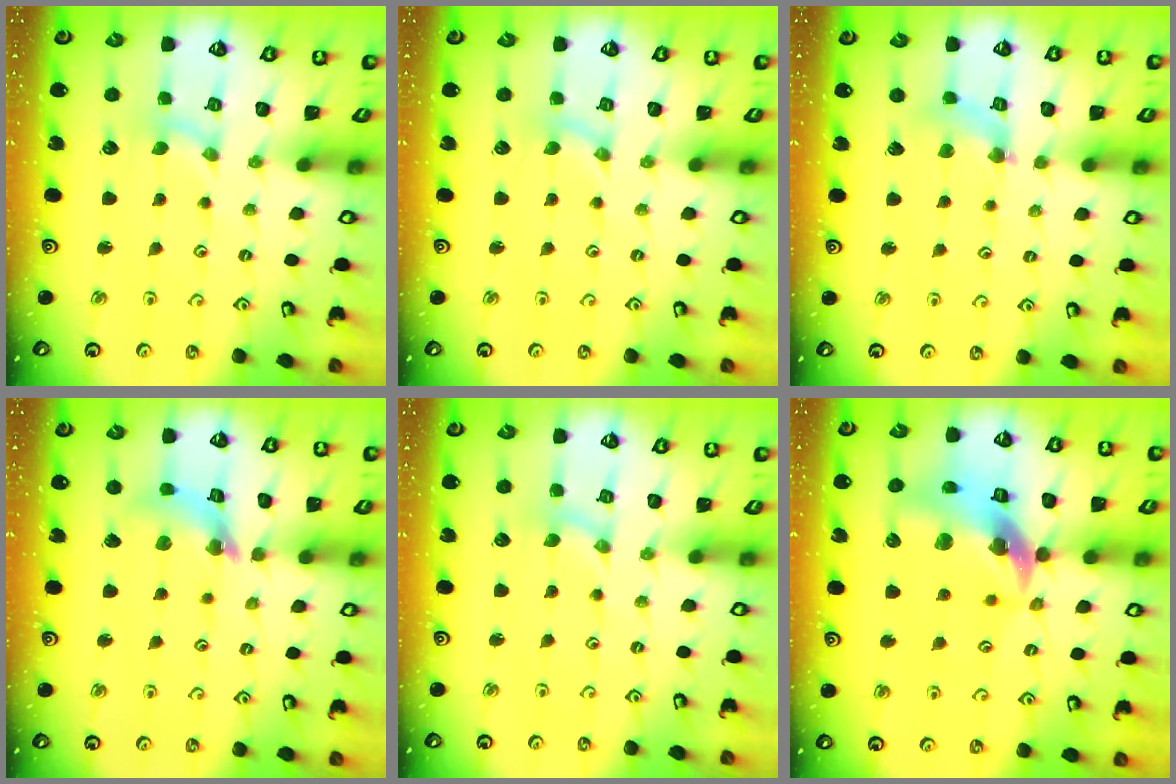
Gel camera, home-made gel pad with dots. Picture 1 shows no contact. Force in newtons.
{"total": 0.0}
{"total": 4.0, "press": 4.0, "slide": 0.4}
{"total": 10.3, "press": 10.2, "slide": 1.2}
{"total": 0.0}
{"total": 17.5, "press": 17.3, "slide": 2.4}